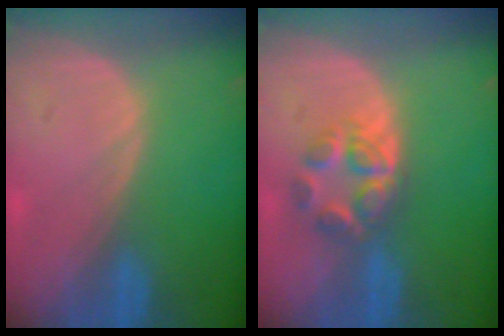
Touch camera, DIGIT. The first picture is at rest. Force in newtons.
{"total": 5.5, "press": 5.2, "slide": 1.7}